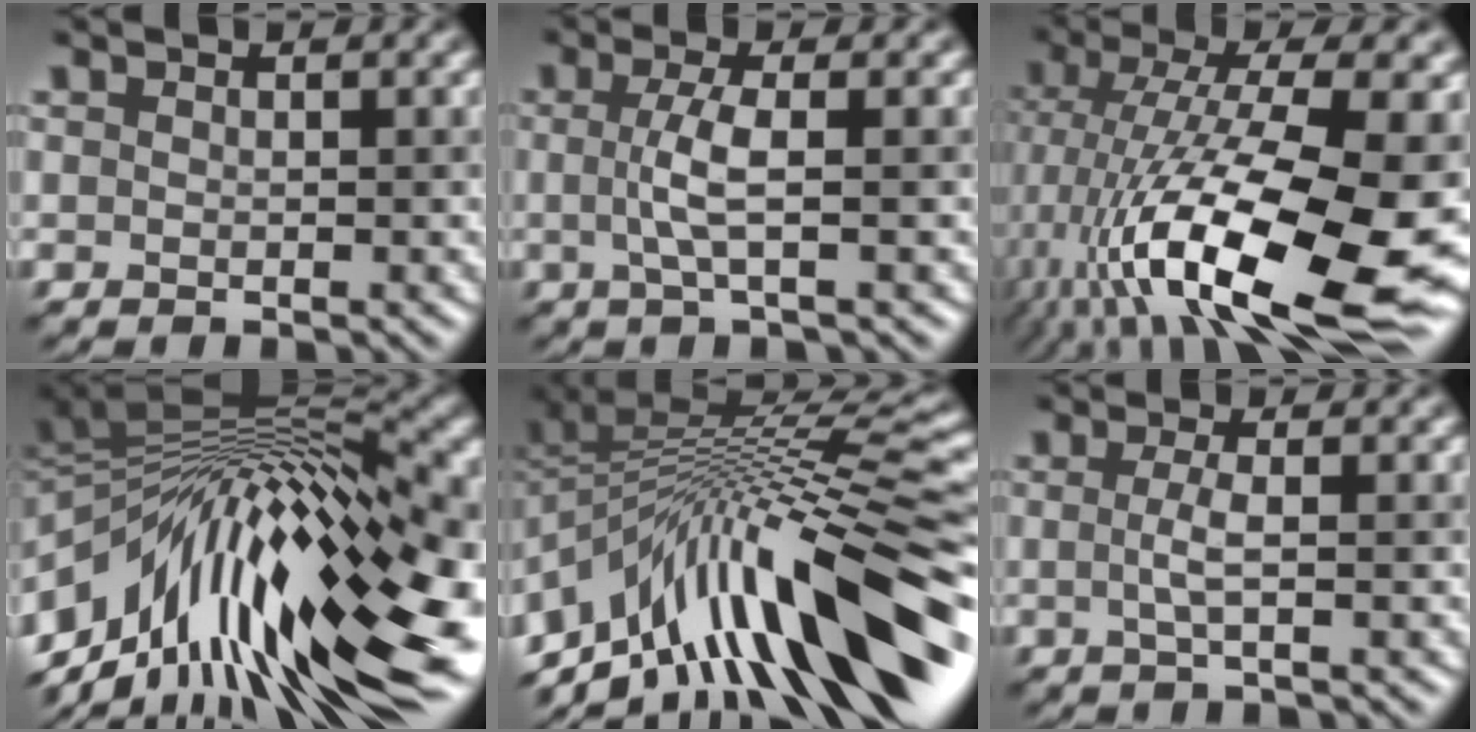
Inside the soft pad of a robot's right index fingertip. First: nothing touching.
{"total": 3.1, "force": [0.0, 0.6, 3.0], "torque": [-0.056, 0.008, 0.000]}
{"total": 17.0, "force": [-3.7, 6.5, 15.2], "torque": [-0.268, 0.007, -0.057]}
{"total": 17.0, "force": [-3.1, 7.8, 14.8], "torque": [-0.229, 0.029, -0.059]}
{"total": 14.6, "force": [-4.3, 5.2, 13.0], "torque": [-0.207, 0.039, -0.070]}
{"total": 2.0, "force": [0.0, 0.4, 1.9], "torque": [-0.035, 0.006, -0.001]}